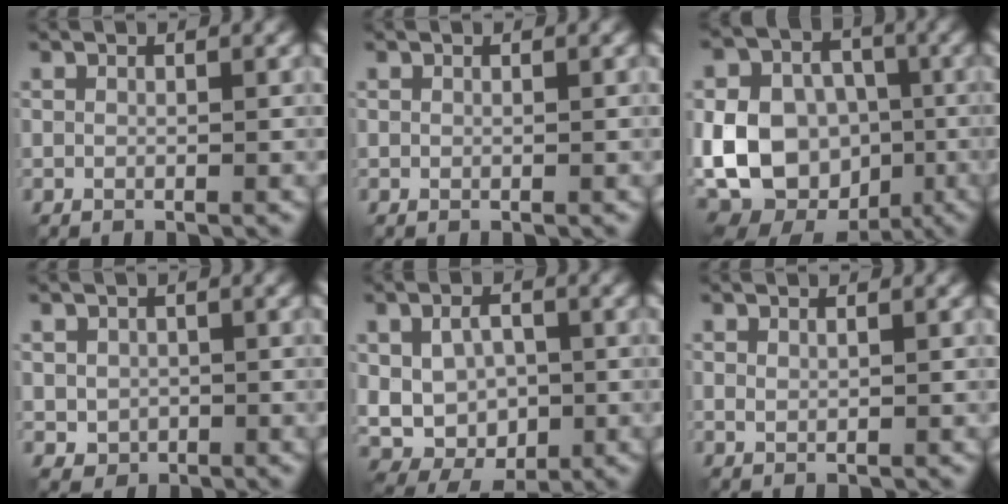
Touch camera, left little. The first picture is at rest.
{"total": 0.0}
{"total": 17.3, "force": [-4.1, 13.9, 9.5], "torque": [-0.193, 0.002, -0.080]}
{"total": 2.1, "force": [-0.1, 2.0, 0.7], "torque": [-0.013, -0.004, -0.002]}
{"total": 6.8, "force": [-0.3, 4.9, 4.7], "torque": [-0.080, -0.009, 0.005]}
{"total": 0.6, "force": [0.3, 0.3, 0.4], "torque": [-0.011, -0.001, 0.007]}